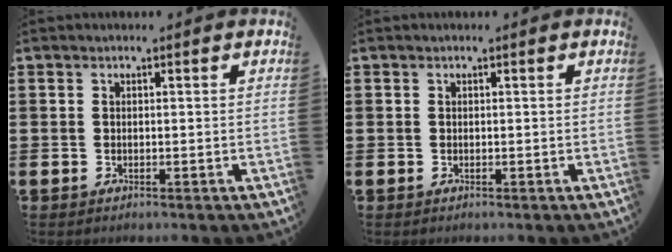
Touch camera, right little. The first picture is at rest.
{"total": 0.0}